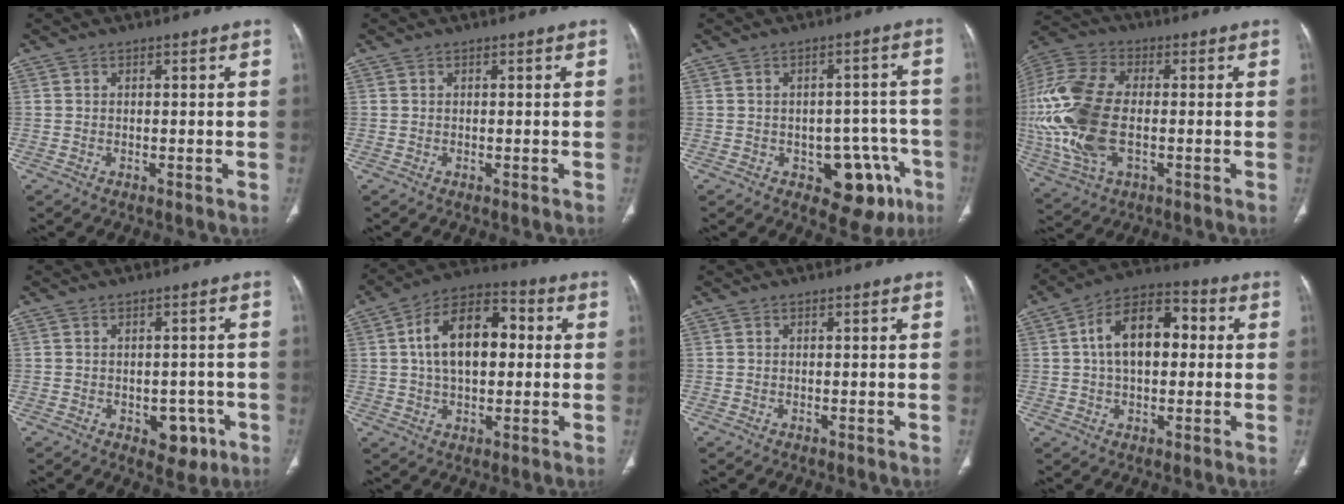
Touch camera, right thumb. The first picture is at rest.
{"total": 0.0}
{"total": 11.0, "force": [-4.9, 6.7, 7.1], "torque": [-0.045, 0.035, -0.054]}
{"total": 20.1, "force": [-1.6, 11.2, 16.6], "torque": [-0.388, 0.000, -0.025]}
{"total": 5.7, "force": [-2.2, 3.8, 3.6], "torque": [-0.016, 0.011, -0.019]}
{"total": 15.0, "force": [1.9, 8.9, 12.0], "torque": [-0.185, 0.028, 0.023]}
{"total": 0.0}
{"total": 13.5, "force": [1.7, 8.2, 10.7], "torque": [-0.162, 0.031, 0.017]}